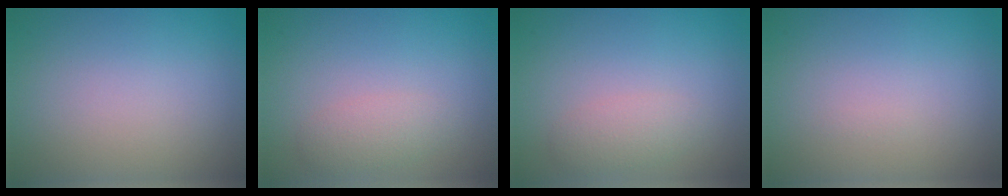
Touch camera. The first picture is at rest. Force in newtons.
{"total": 1.7, "press": 1.7, "slide": 0.1}
{"total": 1.7, "press": 1.7, "slide": 0.1}
{"total": 0.0}